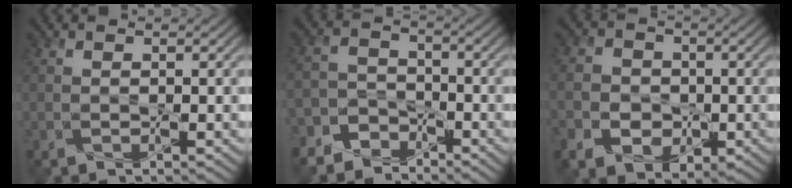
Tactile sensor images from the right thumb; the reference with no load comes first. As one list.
[{"total": 5.4, "force": [-4.7, 2.8, 0.1], "torque": [-0.001, -0.005, -0.103]}, {"total": 5.9, "force": [-2.3, 5.0, 2.1], "torque": [-0.055, -0.013, -0.061]}]